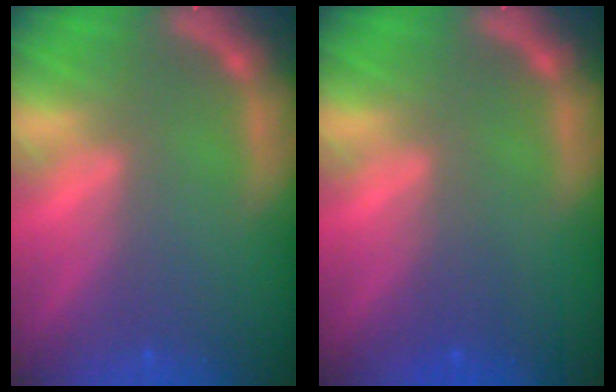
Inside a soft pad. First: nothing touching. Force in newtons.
{"total": 1.5}